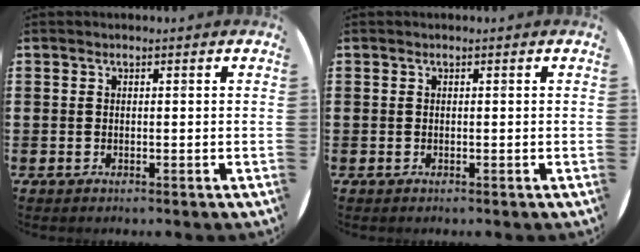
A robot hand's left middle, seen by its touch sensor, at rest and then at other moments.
{"total": 0.0}